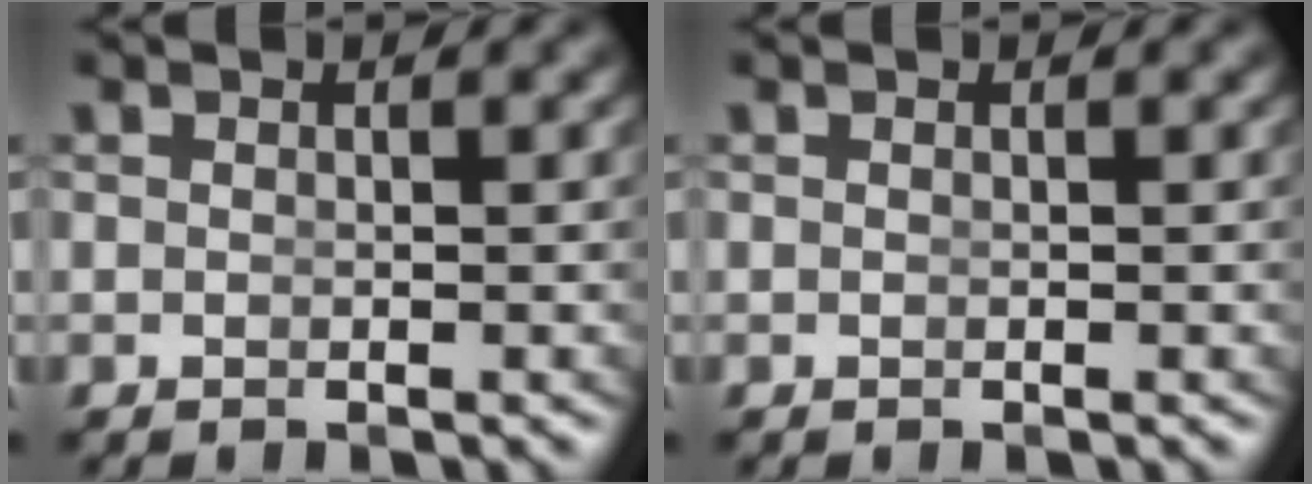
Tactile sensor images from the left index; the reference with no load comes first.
{"total": 0.0}